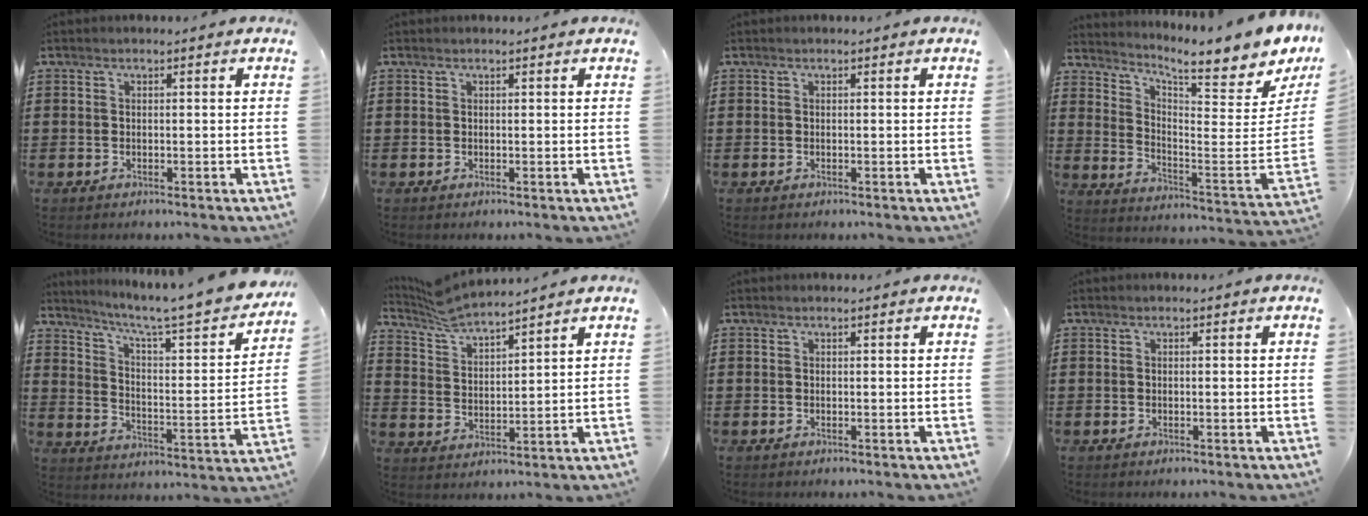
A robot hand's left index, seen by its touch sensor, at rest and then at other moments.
{"total": 0.0}
{"total": 0.0}
{"total": 6.9, "force": [6.1, 0.1, 3.1], "torque": [-0.071, -0.067, 0.094]}
{"total": 5.7, "force": [4.6, 0.1, 3.3], "torque": [-0.086, -0.041, 0.068]}
{"total": 5.4, "force": [5.2, 0.2, 1.4], "torque": [-0.048, -0.023, 0.092]}
{"total": 0.0}
{"total": 0.0}